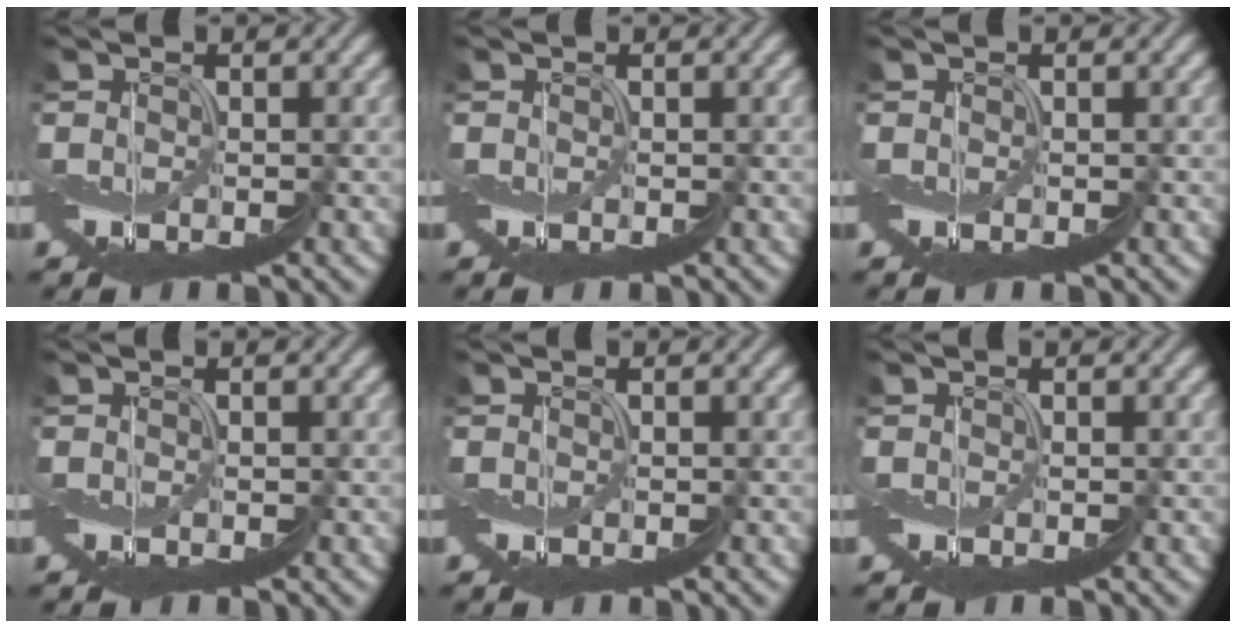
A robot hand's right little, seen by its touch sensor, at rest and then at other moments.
{"total": 0.0}
{"total": 0.0}
{"total": 0.0}
{"total": 0.0}
{"total": 0.0}